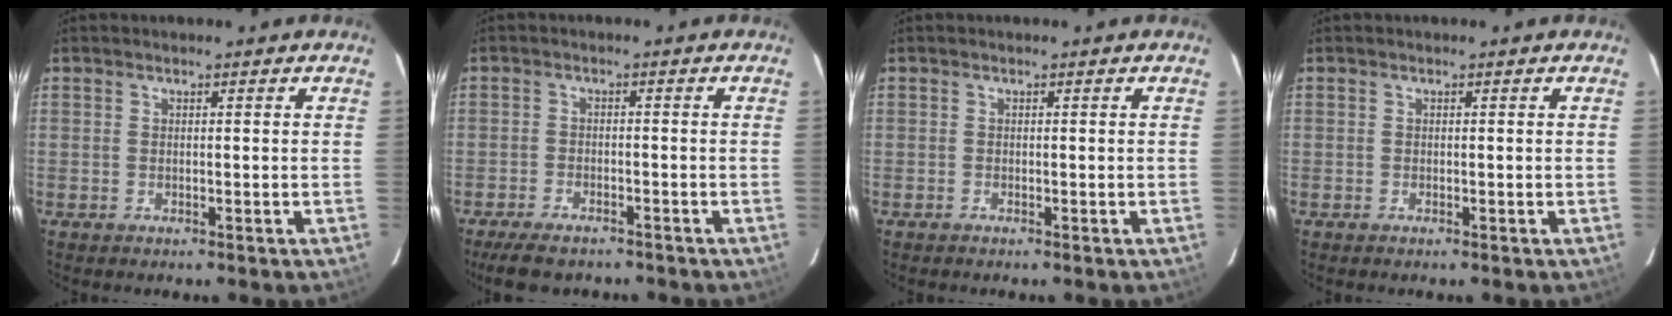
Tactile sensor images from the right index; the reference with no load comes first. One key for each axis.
{"total": 7.4, "fx": -6.0, "fy": 2.6, "fz": 3.4, "tx": -0.088, "ty": -0.014, "tz": -0.099}
{"total": 0.0}
{"total": 0.0}